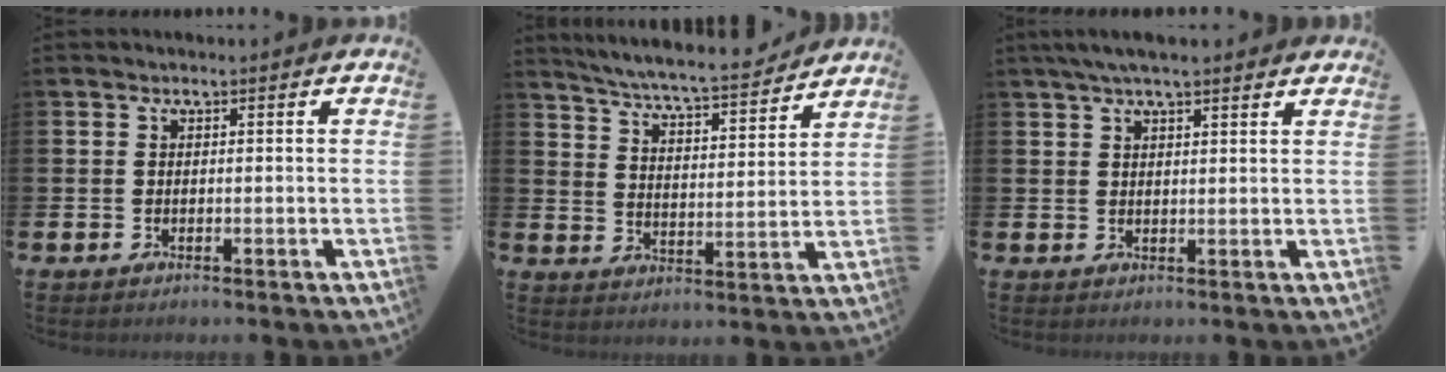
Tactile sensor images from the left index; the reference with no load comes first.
{"total": 6.7, "force": [6.4, 0.1, 2.0], "torque": [-0.054, -0.051, 0.106]}
{"total": 4.2, "force": [3.6, 0.6, 2.2], "torque": [-0.046, -0.002, 0.064]}